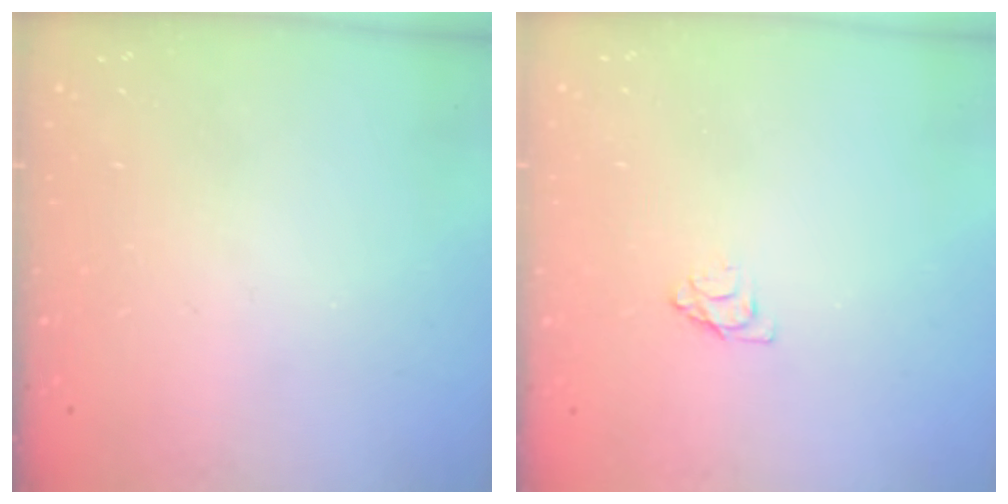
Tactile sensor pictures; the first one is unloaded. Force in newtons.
{"total": 3.7, "press": 3.7, "slide": 0.4}